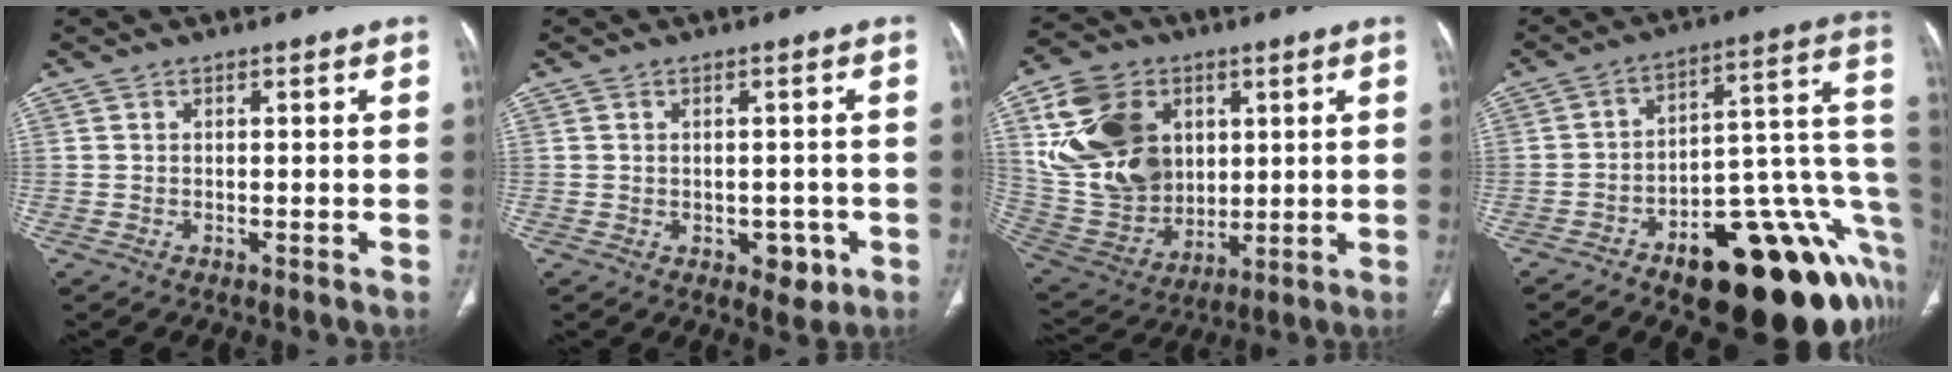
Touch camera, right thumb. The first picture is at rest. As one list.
[{"total": 4.1, "force": [-1.3, 2.8, 2.6], "torque": [-0.011, 0.004, -0.007]}, {"total": 21.4, "force": [5.6, 16.4, 12.5], "torque": [-0.222, -0.005, 0.124]}, {"total": 29.0, "force": [-11.1, 12.1, 23.9], "torque": [-0.210, 0.078, -0.149]}]